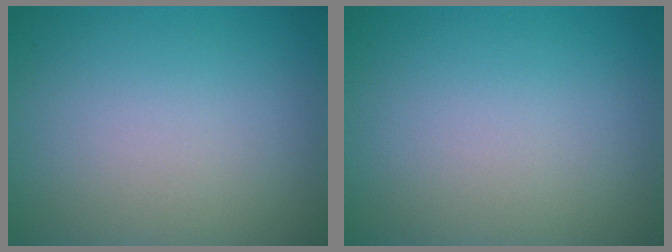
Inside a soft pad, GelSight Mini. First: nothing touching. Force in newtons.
{"total": 0.0}